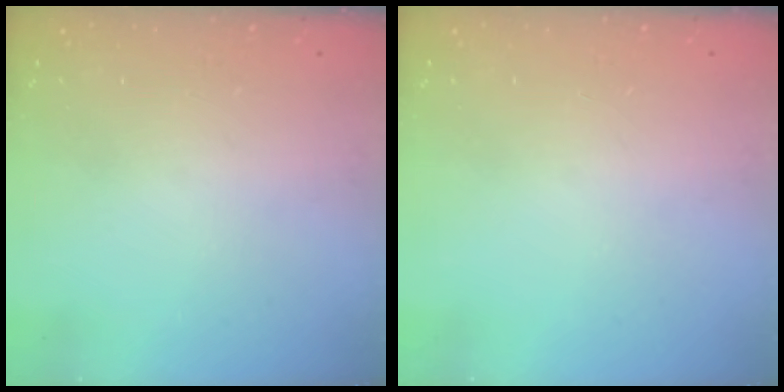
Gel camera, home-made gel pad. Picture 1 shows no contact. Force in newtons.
{"total": 0.0}